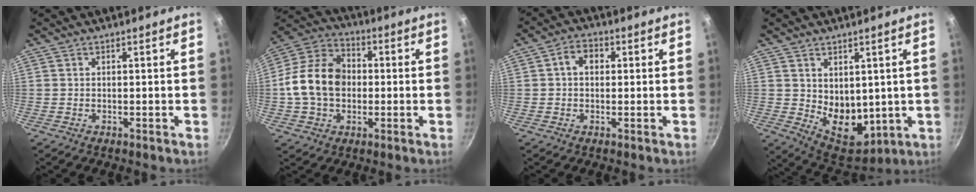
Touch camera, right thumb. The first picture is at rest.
{"total": 14.8, "force": [-0.5, 11.1, 9.7], "torque": [-0.148, 0.029, -0.026]}
{"total": 2.9, "force": [0.5, 2.1, 2.0], "torque": [-0.026, 0.007, 0.005]}
{"total": 10.5, "force": [1.3, 7.5, 7.2], "torque": [-0.072, -0.037, 0.044]}